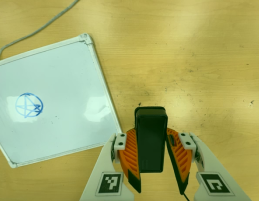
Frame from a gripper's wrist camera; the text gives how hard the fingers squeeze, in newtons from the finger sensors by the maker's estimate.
{"total": 5.3, "left": 4.4, "right": 6.2}